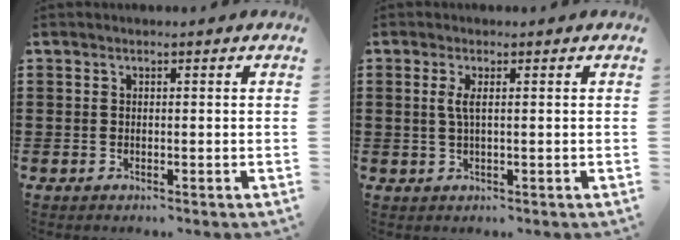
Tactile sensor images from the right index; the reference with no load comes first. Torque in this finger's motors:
{"motor_torque": [0.43, -0.21, 0.21, 0.07]}